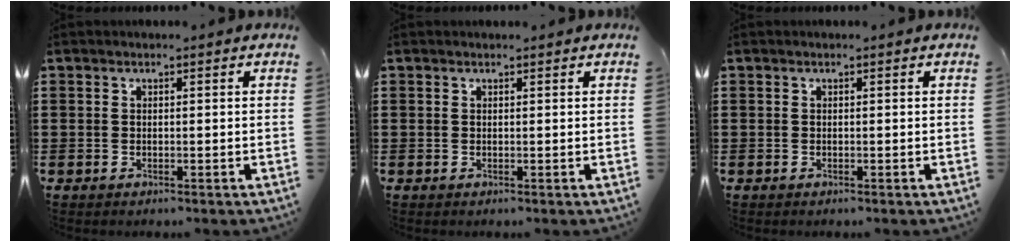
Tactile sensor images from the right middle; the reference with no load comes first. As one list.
[{"total": 0.0}, {"total": 0.0}]